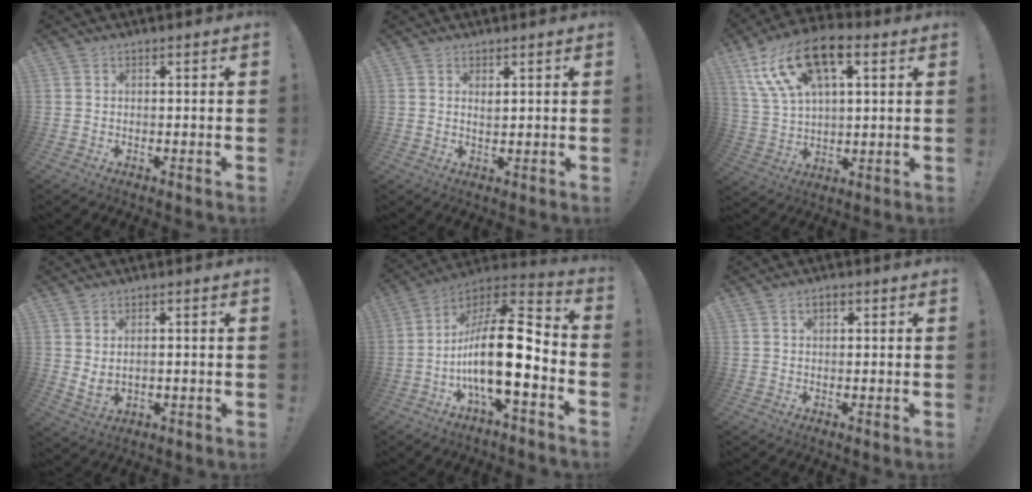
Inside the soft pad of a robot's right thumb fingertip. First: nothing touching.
{"total": 1.8, "force": [1.2, 0.7, 1.1], "torque": [-0.007, -0.006, 0.019]}
{"total": 17.4, "force": [8.4, 9.1, 12.2], "torque": [-0.232, -0.029, 0.150]}
{"total": 3.6, "force": [2.1, 1.3, 2.5], "torque": [-0.044, -0.011, 0.039]}
{"total": 20.7, "force": [-4.7, 6.5, 19.1], "torque": [-0.356, 0.017, -0.083]}
{"total": 1.9, "force": [0.9, 1.0, 1.3], "torque": [-0.026, 0.004, 0.015]}